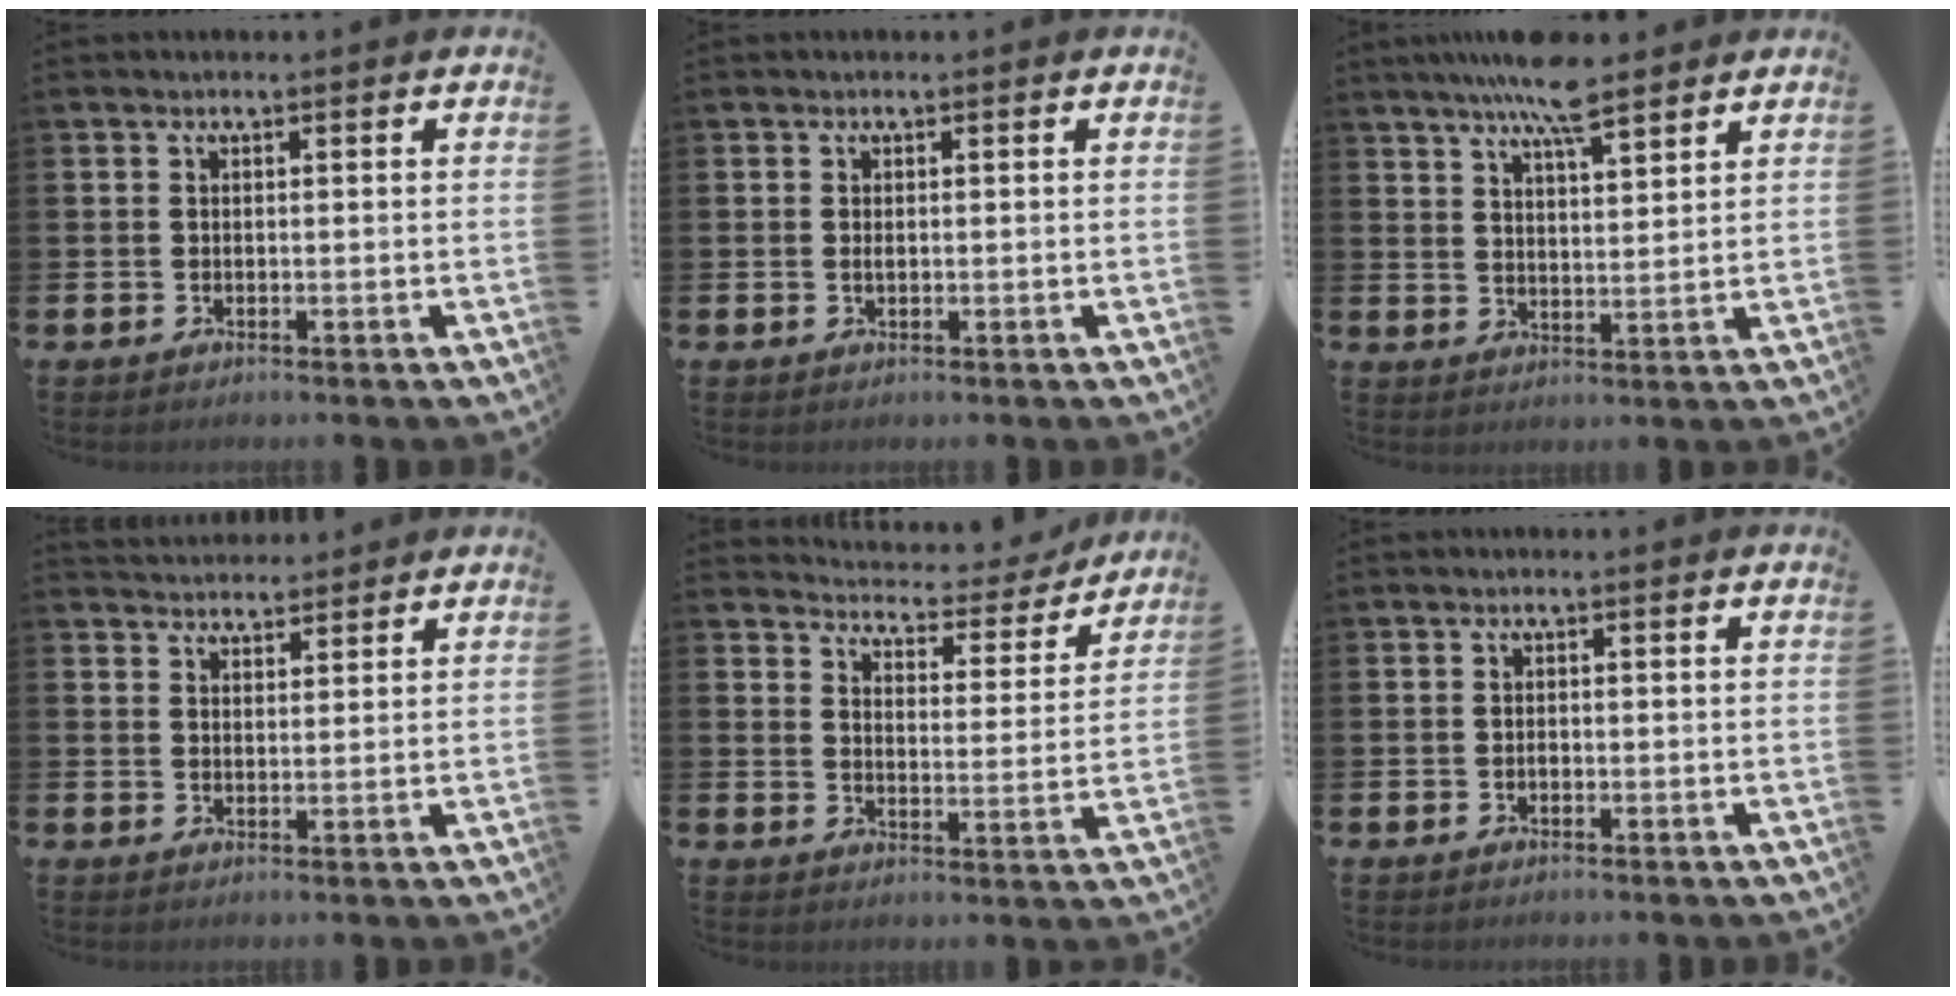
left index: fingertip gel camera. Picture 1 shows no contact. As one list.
[{"total": 0.6, "force": [0.1, 0.3, 0.6], "torque": [-0.009, 0.001, 0.001]}, {"total": 7.1, "force": [6.4, 0.9, 2.8], "torque": [-0.068, -0.026, 0.115]}, {"total": 3.4, "force": [3.3, 0.8, -0.1], "torque": [-0.003, -0.014, 0.060]}, {"total": 4.5, "force": [4.4, 0.9, 0.4], "torque": [-0.025, -0.039, 0.068]}, {"total": 0.6, "force": [-0.2, 0.3, 0.4], "torque": [-0.014, 0.002, -0.004]}]